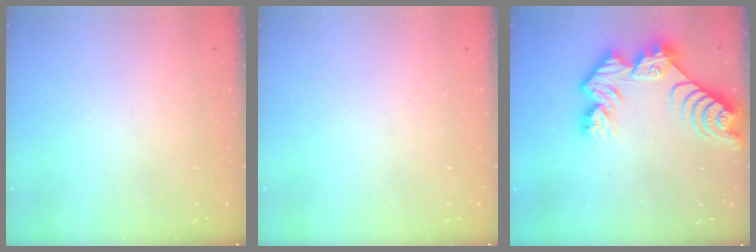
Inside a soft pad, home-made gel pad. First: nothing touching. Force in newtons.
{"total": 0.0}
{"total": 11.9, "press": 11.8, "slide": 1.0}